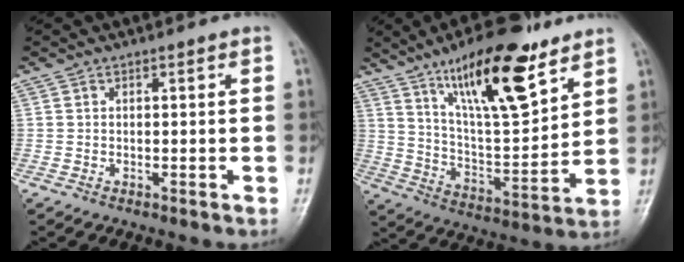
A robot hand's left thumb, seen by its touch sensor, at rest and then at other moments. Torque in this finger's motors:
{"motor_torque": [1.26, 1.28, 1.77, -1.00, 0.34]}